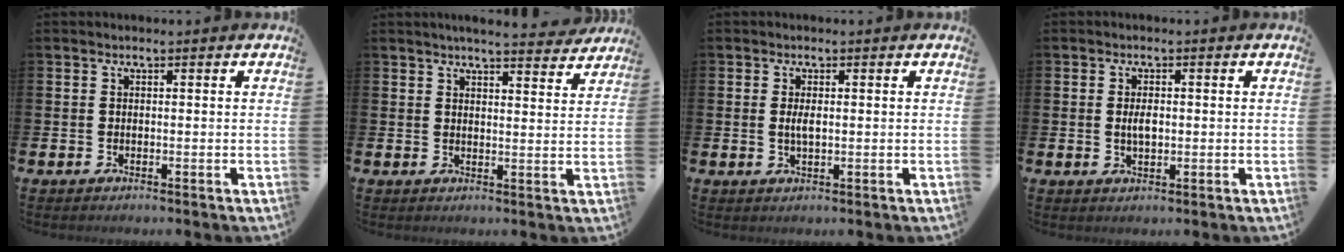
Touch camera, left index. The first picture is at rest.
{"total": 4.9, "force": [4.8, 0.0, 1.2], "torque": [-0.022, -0.028, 0.082]}
{"total": 1.9, "force": [0.1, 0.7, 1.7], "torque": [-0.035, 0.004, 0.000]}
{"total": 2.2, "force": [0.0, 1.1, 1.9], "torque": [-0.031, 0.002, -0.004]}